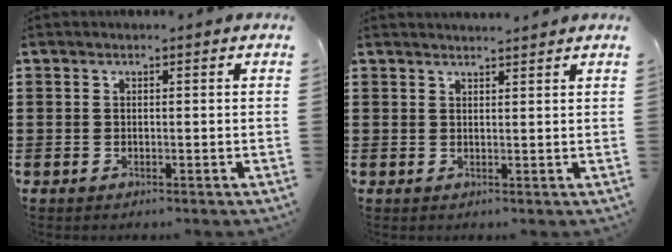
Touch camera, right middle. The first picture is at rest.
{"total": 1.5, "force": [1.5, -0.1, 0.2], "torque": [-0.006, 0.000, 0.029]}